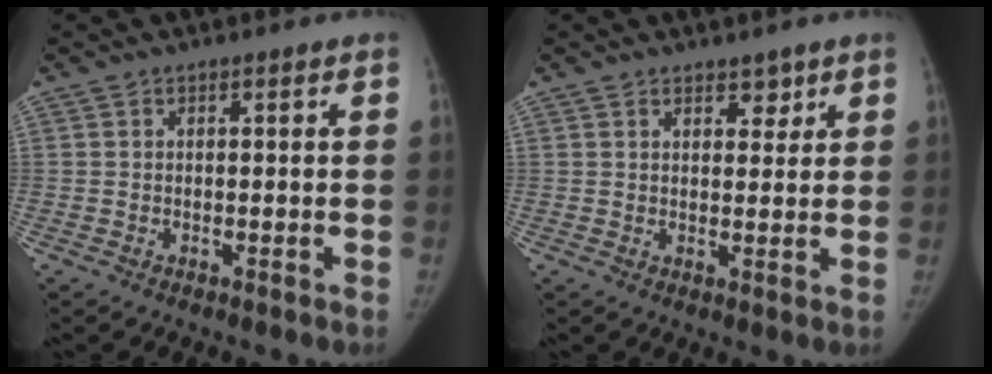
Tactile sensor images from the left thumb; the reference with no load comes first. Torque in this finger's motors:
{"motor_torque": [-0.09, 0.14, 0.16, 0.08, -0.03]}